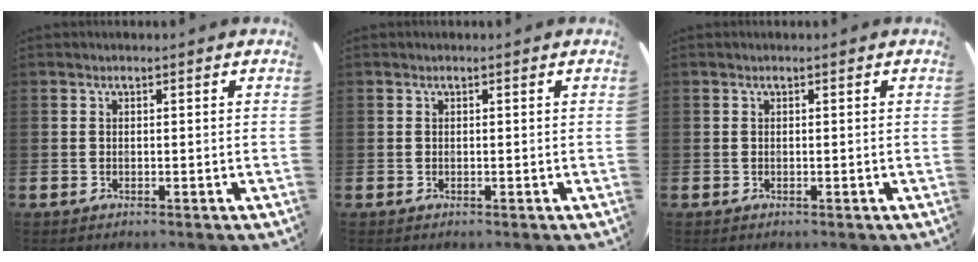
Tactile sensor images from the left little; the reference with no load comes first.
{"total": 0.0}
{"total": 0.0}